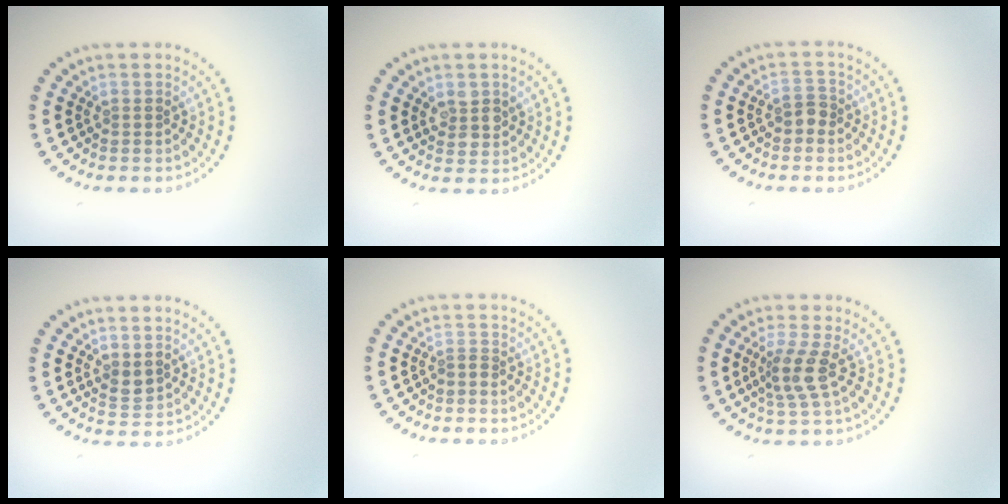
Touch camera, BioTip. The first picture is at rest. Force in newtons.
{"total": 2.2, "press": 2.1, "slide": 0.7}
{"total": 1.5, "press": 1.4, "slide": 0.6}
{"total": 1.5, "press": 1.4, "slide": 0.6}
{"total": 0.6, "press": 0.3, "slide": 0.5}
{"total": 3.0, "press": 2.2, "slide": 2.0}